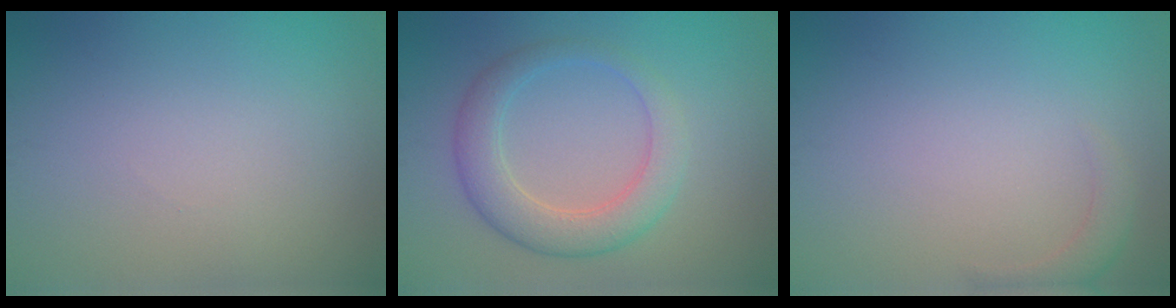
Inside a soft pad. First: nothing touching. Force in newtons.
{"total": 4.5, "press": 4.5, "slide": 0.2}
{"total": 1.6, "press": 1.6, "slide": 0.3}